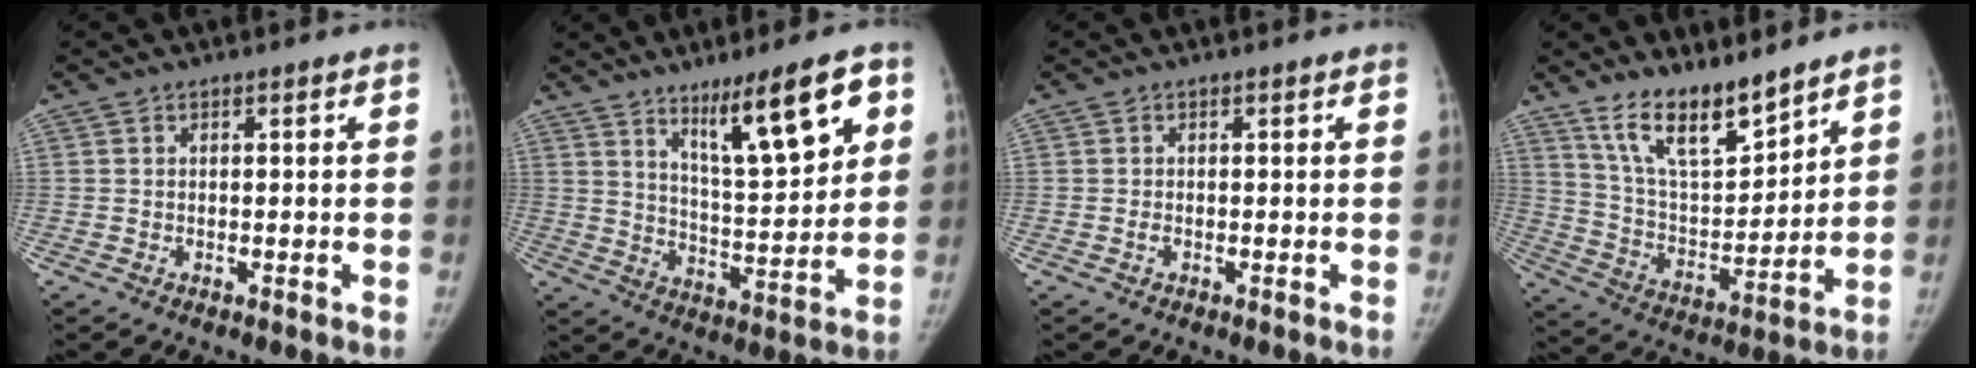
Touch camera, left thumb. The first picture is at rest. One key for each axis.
{"total": 15.1, "fx": 8.2, "fy": 3.3, "fz": 12.2, "tx": -0.173, "ty": -0.047, "tz": 0.140}
{"total": 0.5, "fx": -0.1, "fy": 0.3, "fz": 0.4, "tx": -0.010, "ty": -0.001, "tz": -0.001}
{"total": 13.9, "fx": 10.9, "fy": 4.3, "fz": 7.6, "tx": -0.102, "ty": -0.075, "tz": 0.208}